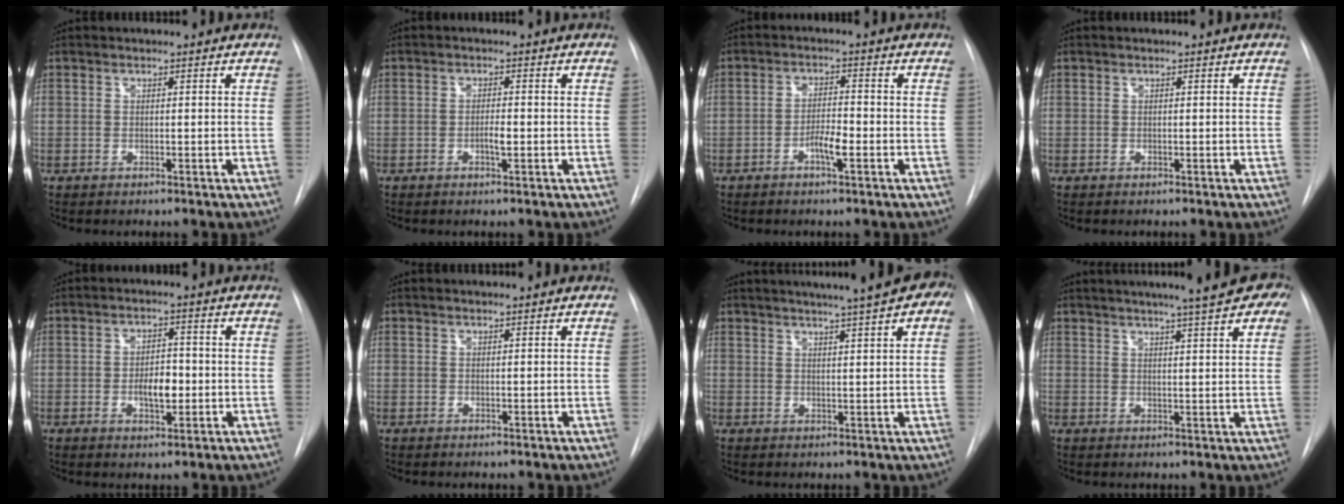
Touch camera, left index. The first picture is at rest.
{"total": 1.8, "force": [-0.5, 0.3, 1.7], "torque": [-0.030, 0.001, -0.011]}
{"total": 3.3, "force": [-1.6, 0.5, 2.9], "torque": [-0.051, 0.002, -0.030]}
{"total": 0.0}
{"total": 4.5, "force": [-0.8, 2.1, 3.9], "torque": [-0.061, 0.004, -0.009]}
{"total": 0.9, "force": [0.9, 0.0, 0.2], "torque": [-0.007, 0.010, 0.016]}
{"total": 15.6, "force": [11.6, 1.7, 10.3], "torque": [-0.153, 0.028, 0.134]}
{"total": 17.3, "force": [13.0, 2.0, 11.3], "torque": [-0.163, 0.025, 0.150]}